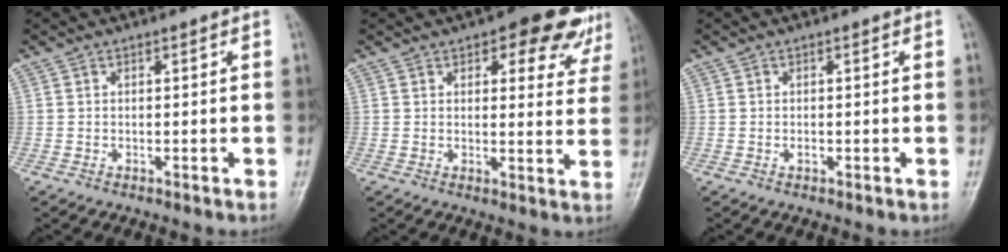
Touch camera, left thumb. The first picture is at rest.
{"total": 11.7, "force": [7.2, 5.1, 7.6], "torque": [-0.043, -0.030, 0.078]}
{"total": 0.6, "force": [0.0, 0.3, 0.5], "torque": [-0.007, 0.000, 0.000]}